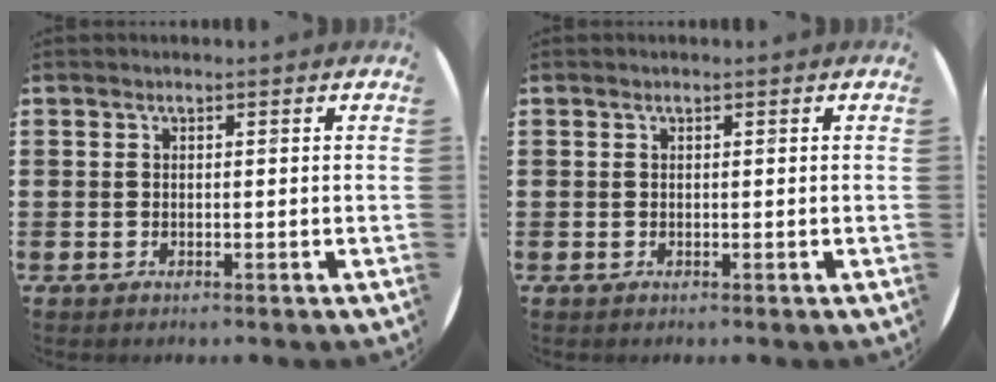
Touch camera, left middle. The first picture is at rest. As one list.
[{"total": 0.0}]